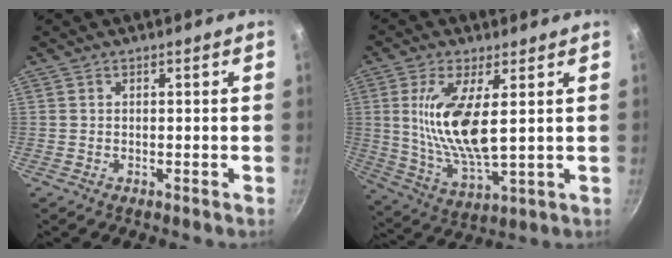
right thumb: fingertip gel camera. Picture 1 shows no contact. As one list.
[{"total": 13.5, "force": [2.9, 4.6, 12.3], "torque": [-0.246, -0.021, 0.061]}]